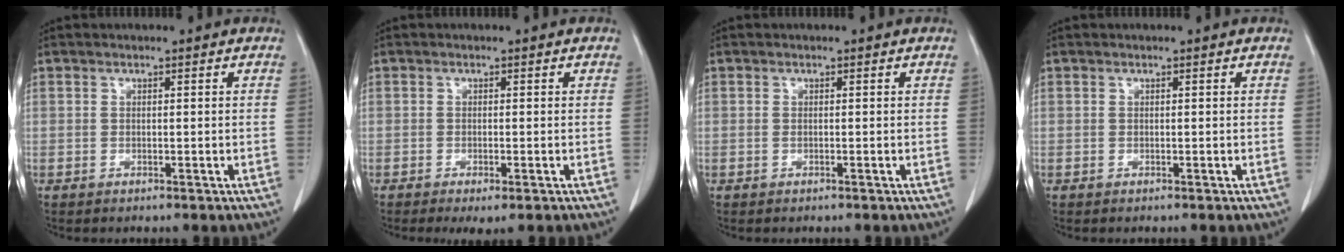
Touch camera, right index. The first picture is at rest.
{"total": 2.5, "force": [-1.5, 0.4, 2.0], "torque": [-0.026, -0.006, -0.019]}
{"total": 0.0}
{"total": 0.0}